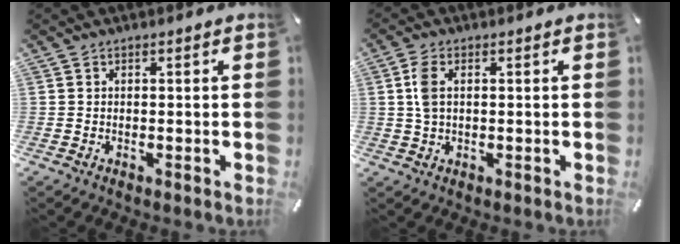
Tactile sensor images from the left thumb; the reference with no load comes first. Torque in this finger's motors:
{"motor_torque": [0.56, 0.86, 0.32, -0.29, 0.23]}